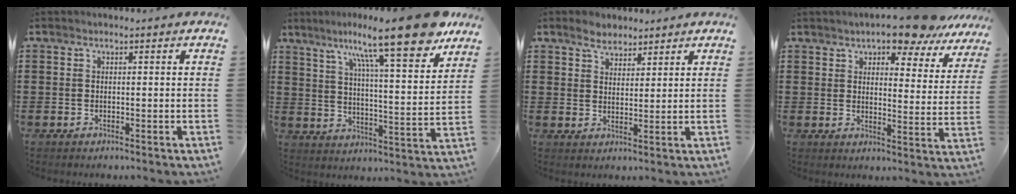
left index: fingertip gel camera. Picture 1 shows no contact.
{"total": 15.8, "force": [11.7, 1.1, 10.5], "torque": [-0.184, -0.058, 0.185]}
{"total": 3.7, "force": [3.0, 1.9, 1.0], "torque": [-0.030, 0.009, 0.057]}
{"total": 7.5, "force": [6.7, 1.1, 3.2], "torque": [-0.055, -0.034, 0.113]}